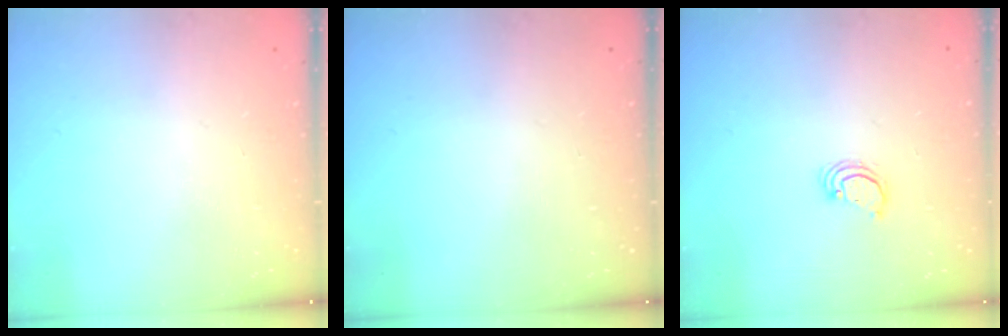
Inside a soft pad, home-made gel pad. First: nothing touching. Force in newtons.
{"total": 0.0}
{"total": 2.7, "press": 2.7, "slide": 0.2}